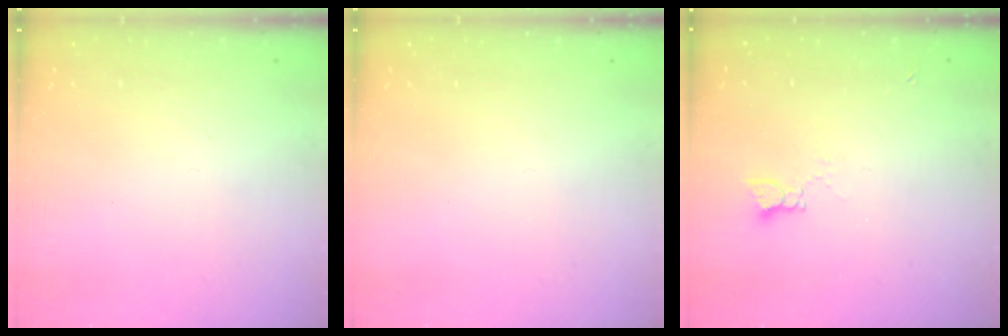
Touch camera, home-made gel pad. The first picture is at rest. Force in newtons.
{"total": 0.0}
{"total": 2.8, "press": 2.8, "slide": 0.4}